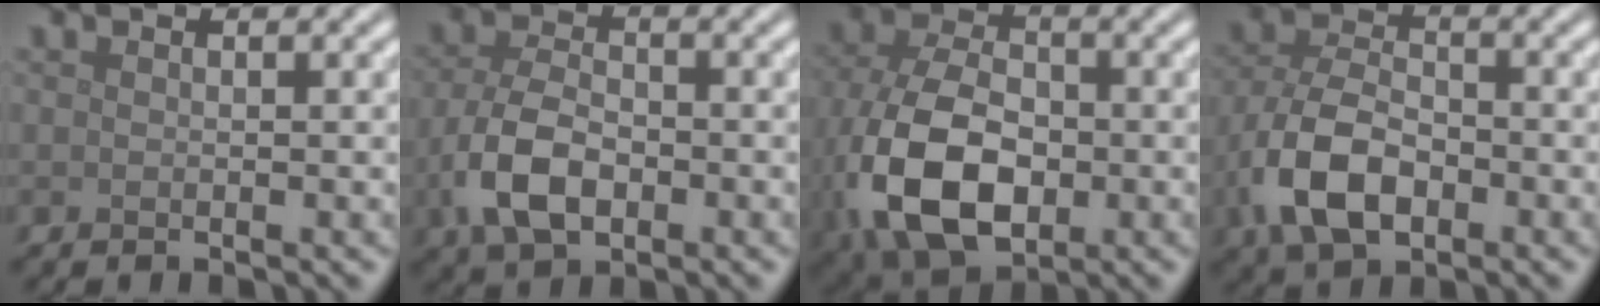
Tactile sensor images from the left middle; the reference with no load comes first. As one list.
[{"total": 5.6, "force": [-1.8, 3.4, 4.1], "torque": [-0.093, -0.005, -0.039]}, {"total": 11.5, "force": [-2.9, 7.4, 8.4], "torque": [-0.205, -0.026, -0.059]}, {"total": 7.3, "force": [-2.7, 4.4, 5.2], "torque": [-0.117, -0.004, -0.060]}]